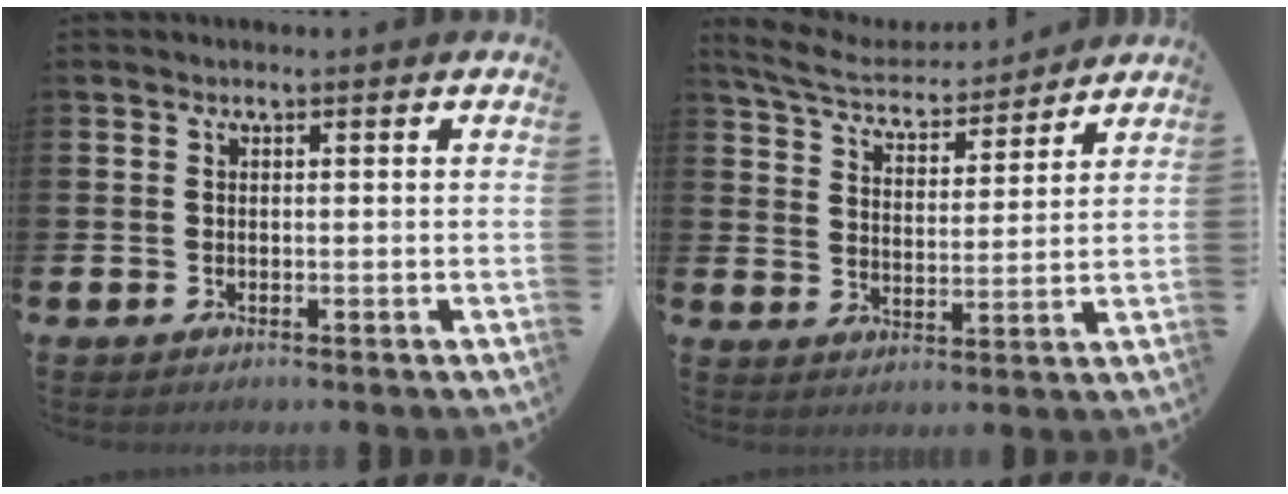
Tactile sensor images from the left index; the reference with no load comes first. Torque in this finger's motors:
{"motor_torque": [0.74, -0.89, 0.15, 0.04]}